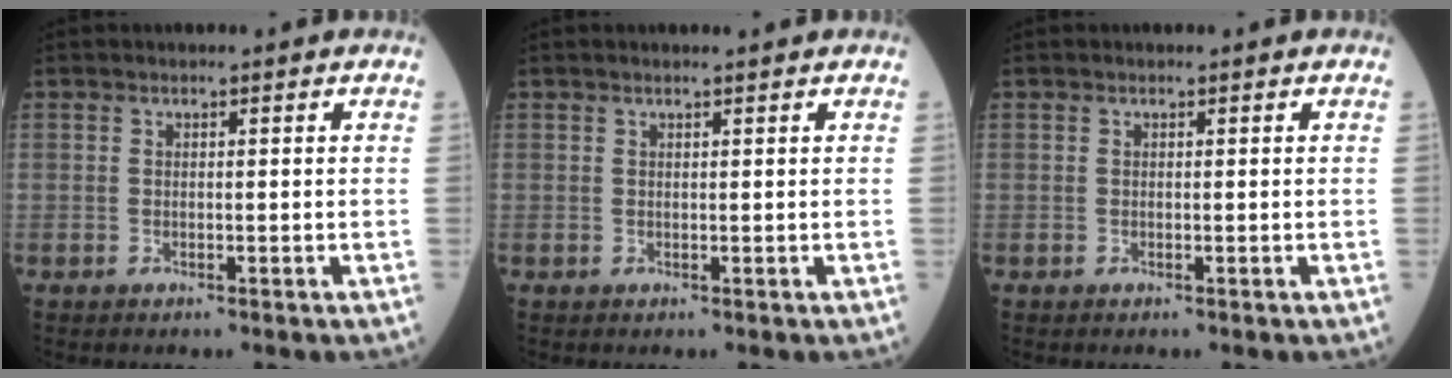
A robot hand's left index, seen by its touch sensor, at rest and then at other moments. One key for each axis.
{"total": 1.2, "fx": 1.0, "fy": -0.2, "fz": 0.6, "tx": -0.010, "ty": 0.005, "tz": 0.018}
{"total": 0.0}